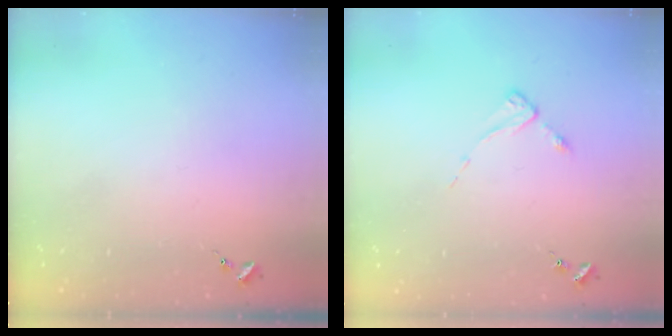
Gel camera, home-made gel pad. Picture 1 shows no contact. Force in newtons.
{"total": 2.6, "press": 2.6, "slide": 0.3}